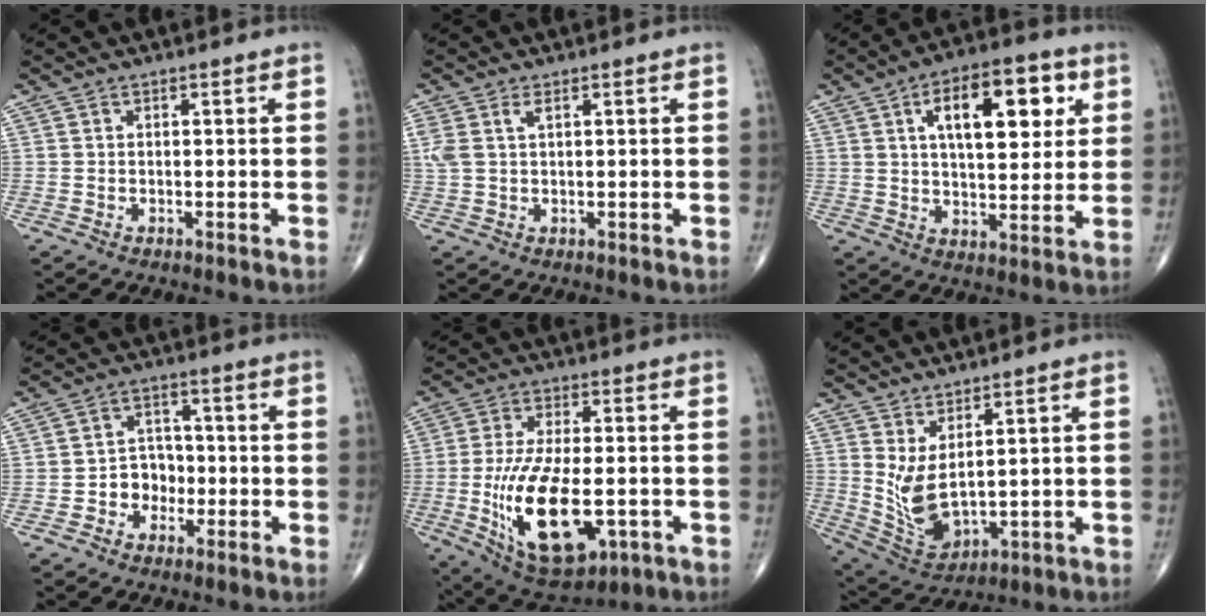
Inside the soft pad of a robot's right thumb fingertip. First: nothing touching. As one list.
[{"total": 3.7, "force": [1.5, 1.7, 2.9], "torque": [-0.083, 0.012, 0.037]}, {"total": 15.6, "force": [5.3, 7.3, 12.7], "torque": [-0.154, -0.006, 0.079]}, {"total": 5.7, "force": [-1.8, 4.8, 2.6], "torque": [-0.011, 0.026, -0.039]}, {"total": 18.6, "force": [-4.2, 8.6, 16.0], "torque": [-0.291, -0.006, -0.051]}, {"total": 8.5, "force": [2.3, 3.8, 7.3], "torque": [-0.139, -0.033, 0.064]}]